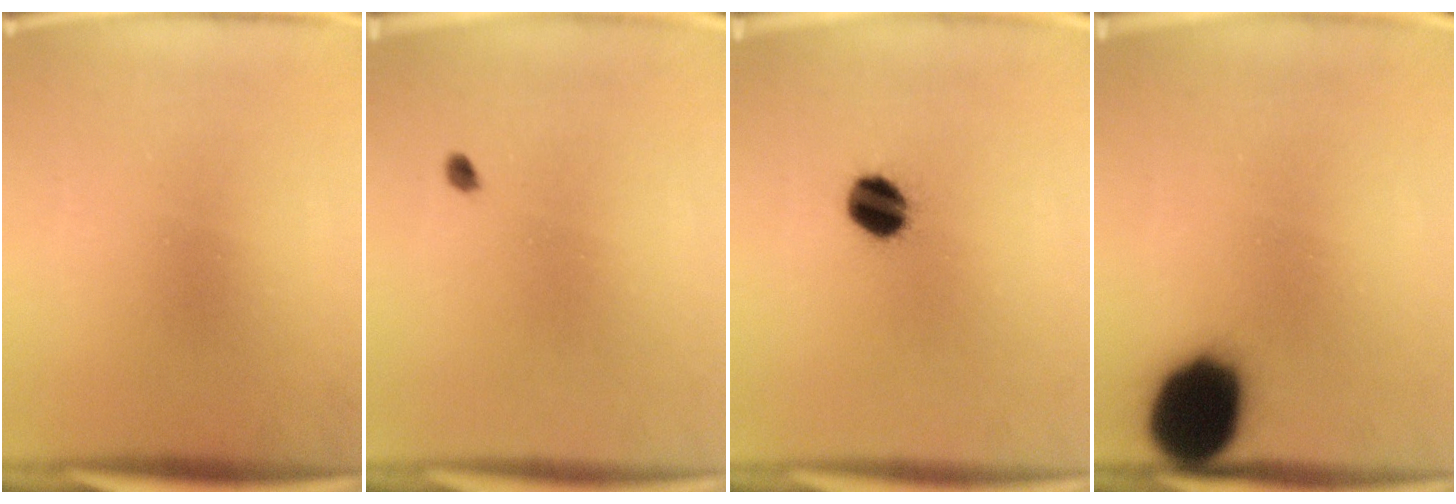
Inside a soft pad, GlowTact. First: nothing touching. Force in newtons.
{"total": 1.6}
{"total": 8.2}
{"total": 14.7}